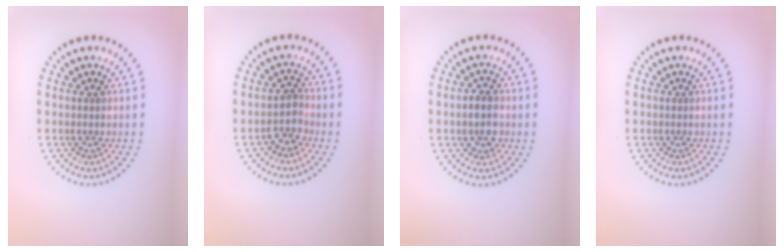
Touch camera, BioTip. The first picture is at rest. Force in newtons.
{"total": 1.9, "press": 1.5, "slide": 1.1}
{"total": 2.6, "press": 2.5, "slide": 0.5}
{"total": 0.0}